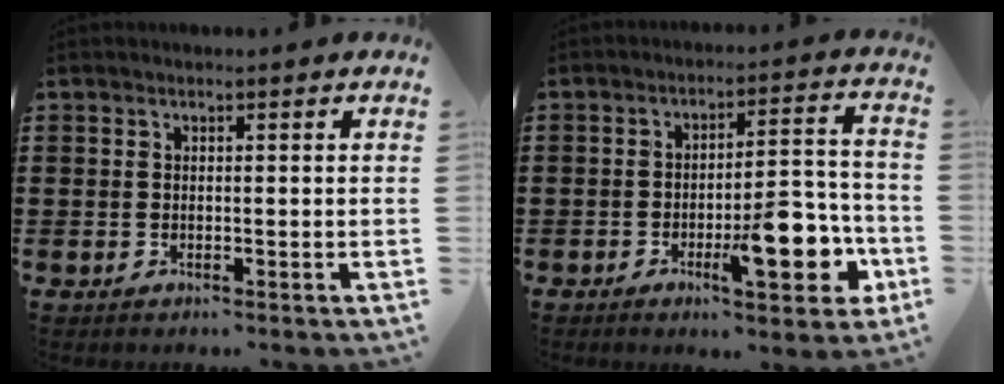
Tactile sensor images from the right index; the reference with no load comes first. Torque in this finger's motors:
{"motor_torque": [1.20, -0.94, 0.44, 0.14]}